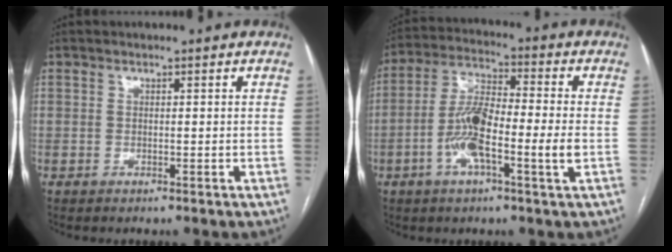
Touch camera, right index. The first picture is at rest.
{"total": 11.2, "force": [-2.6, 1.4, 10.8], "torque": [-0.213, 0.007, -0.057]}